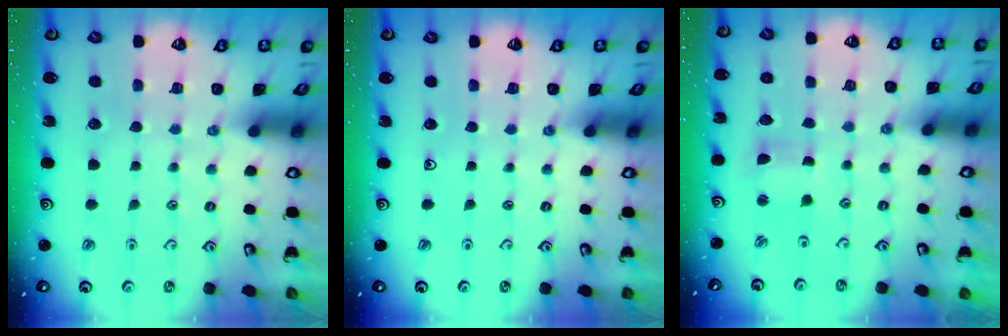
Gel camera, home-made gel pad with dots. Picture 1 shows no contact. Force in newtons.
{"total": 0.0}
{"total": 2.0, "press": 2.0, "slide": 0.3}